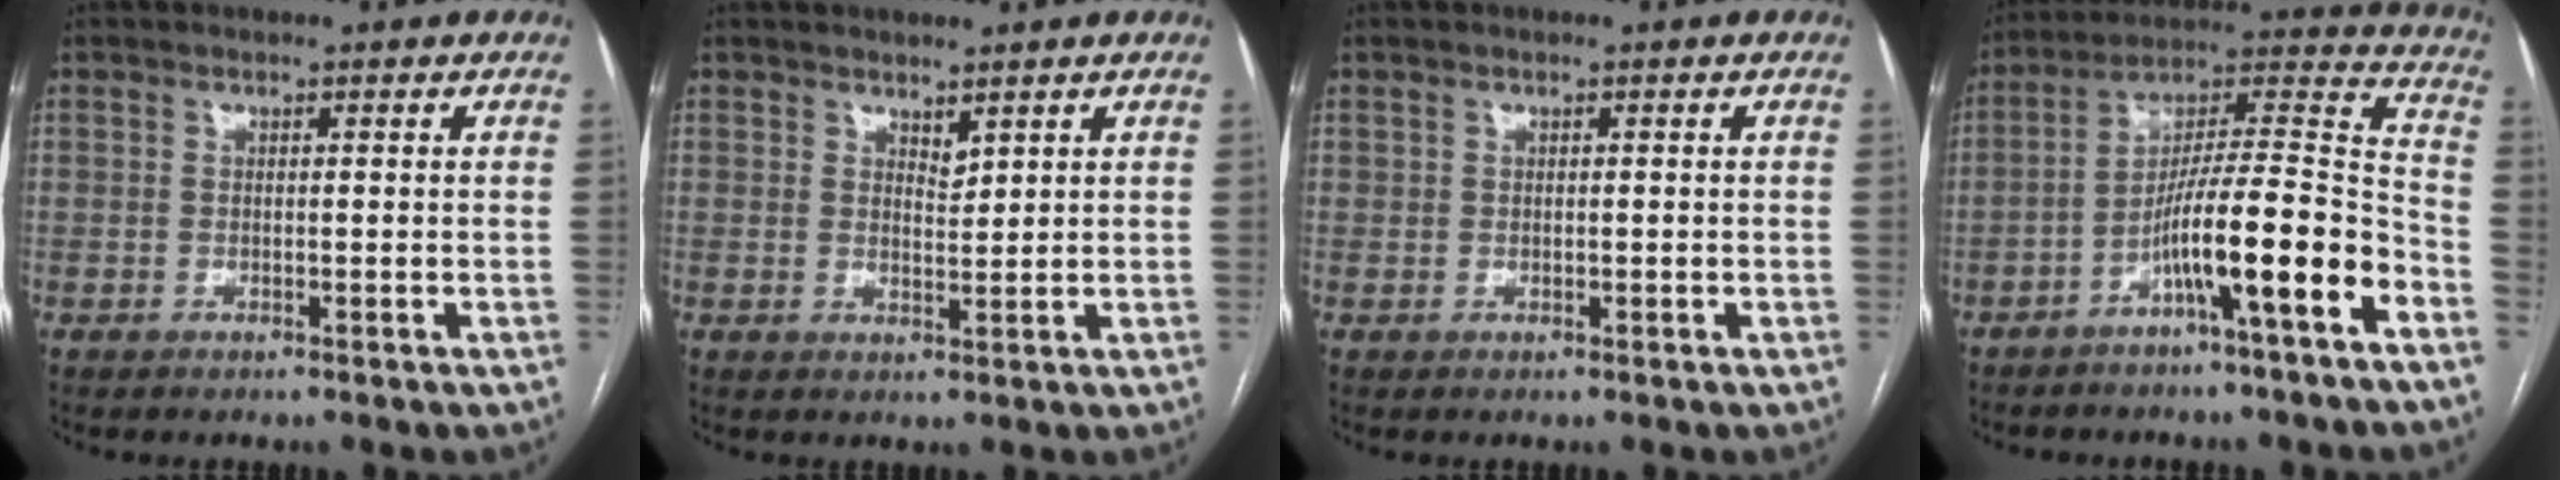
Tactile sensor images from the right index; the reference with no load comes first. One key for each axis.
{"total": 1.7, "fx": 1.4, "fy": 0.6, "fz": 0.8, "tx": -0.014, "ty": -0.006, "tz": 0.029}
{"total": 0.5, "fx": 0.2, "fy": 0.5, "fz": 0.1, "tx": 0.003, "ty": 0.002, "tz": 0.004}
{"total": 14.6, "fx": -7.2, "fy": 0.4, "fz": 12.7, "tx": -0.211, "ty": 0.016, "tz": -0.120}